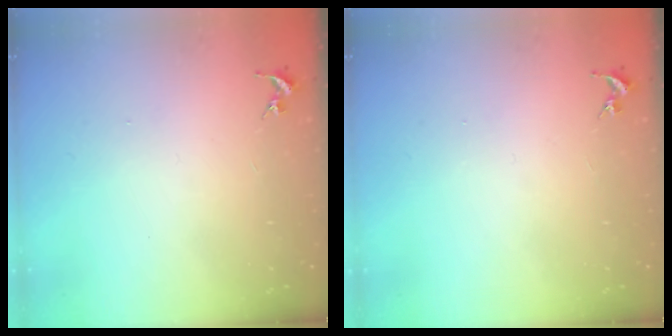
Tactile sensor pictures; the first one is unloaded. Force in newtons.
{"total": 0.0}